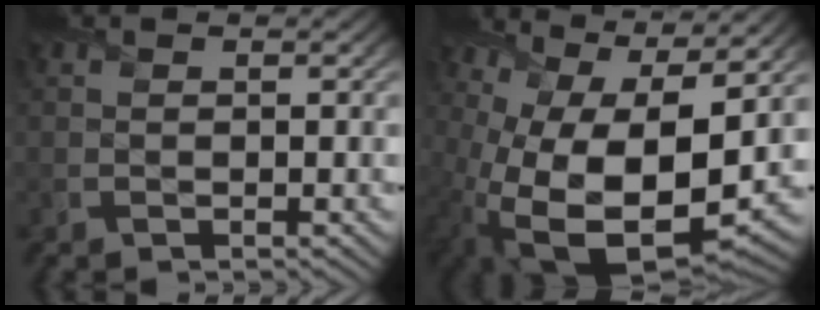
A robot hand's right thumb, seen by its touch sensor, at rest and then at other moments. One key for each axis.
{"total": 17.6, "fx": 0.3, "fy": 9.0, "fz": 15.1, "tx": -0.266, "ty": -0.044, "tz": 0.041}